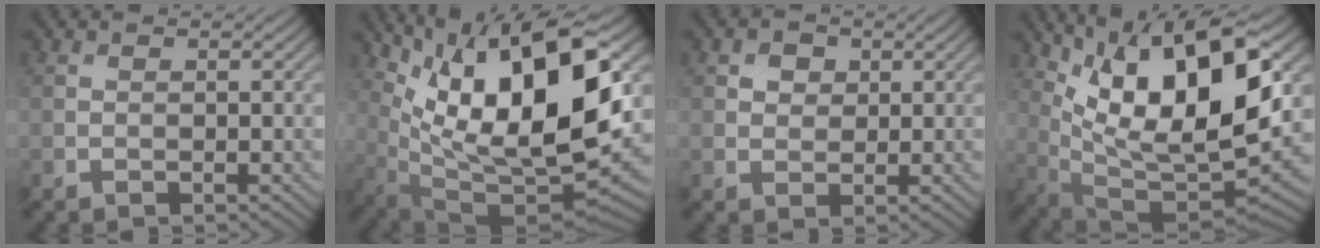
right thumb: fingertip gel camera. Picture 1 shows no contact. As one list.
[{"total": 18.0, "force": [6.3, 7.1, 15.3], "torque": [-0.285, 0.014, 0.115]}, {"total": 2.5, "force": [1.1, 2.0, 1.1], "torque": [-0.020, -0.004, 0.016]}, {"total": 16.3, "force": [6.5, 6.1, 13.7], "torque": [-0.262, 0.001, 0.123]}]